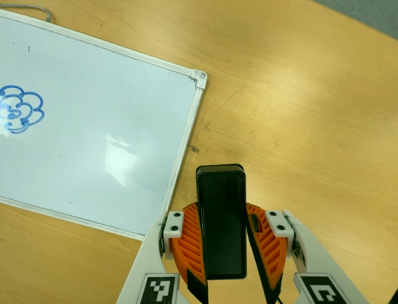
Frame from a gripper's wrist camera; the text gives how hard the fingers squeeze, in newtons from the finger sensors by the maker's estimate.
{"total": 7.6, "left": 7.2, "right": 7.9}